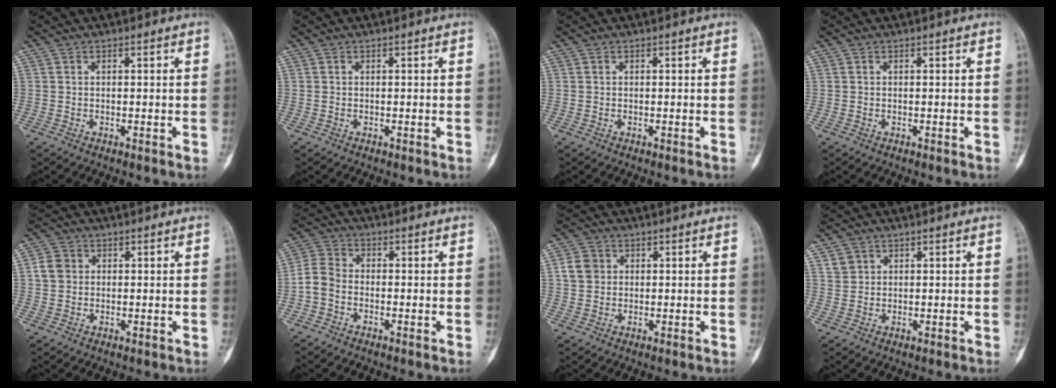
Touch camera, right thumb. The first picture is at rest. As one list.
[{"total": 0.0}, {"total": 0.0}, {"total": 0.0}, {"total": 3.4, "force": [0.6, 3.0, 1.6], "torque": [-0.019, 0.004, 0.009]}, {"total": 4.6, "force": [-1.5, 3.3, 2.8], "torque": [-0.056, 0.015, -0.043]}, {"total": 4.0, "force": [0.9, 3.5, 1.8], "torque": [-0.018, 0.002, 0.016]}, {"total": 2.2, "force": [1.3, 1.7, 0.4], "torque": [0.011, -0.005, 0.021]}]